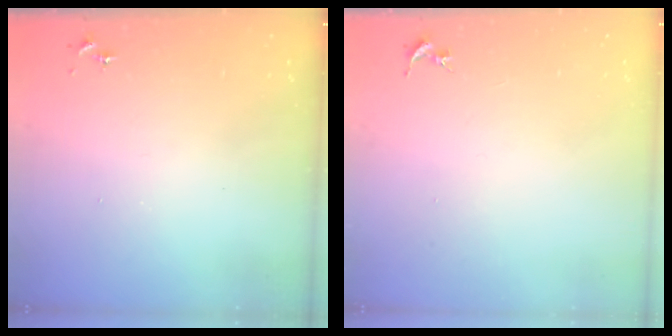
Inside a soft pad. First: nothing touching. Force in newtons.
{"total": 0.0}